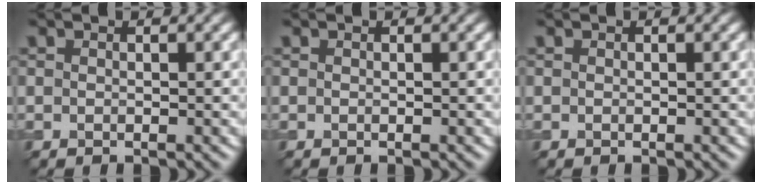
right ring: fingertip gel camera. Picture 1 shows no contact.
{"total": 0.0}
{"total": 0.0}